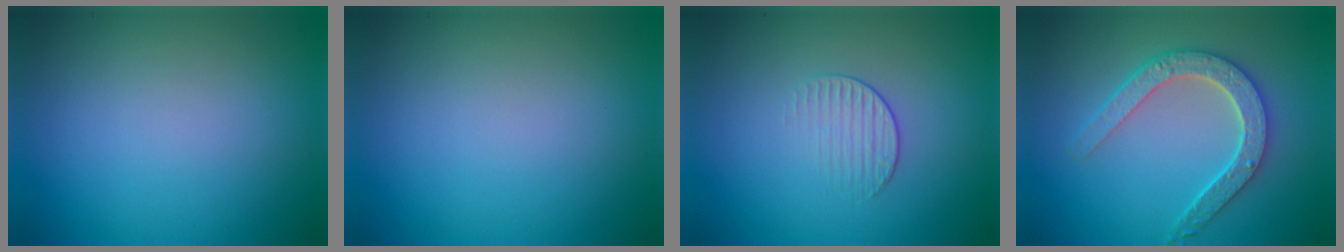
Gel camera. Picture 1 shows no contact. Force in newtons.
{"total": 0.0}
{"total": 1.5, "press": 0.7, "slide": 1.3}
{"total": 4.6, "press": 3.7, "slide": 2.6}